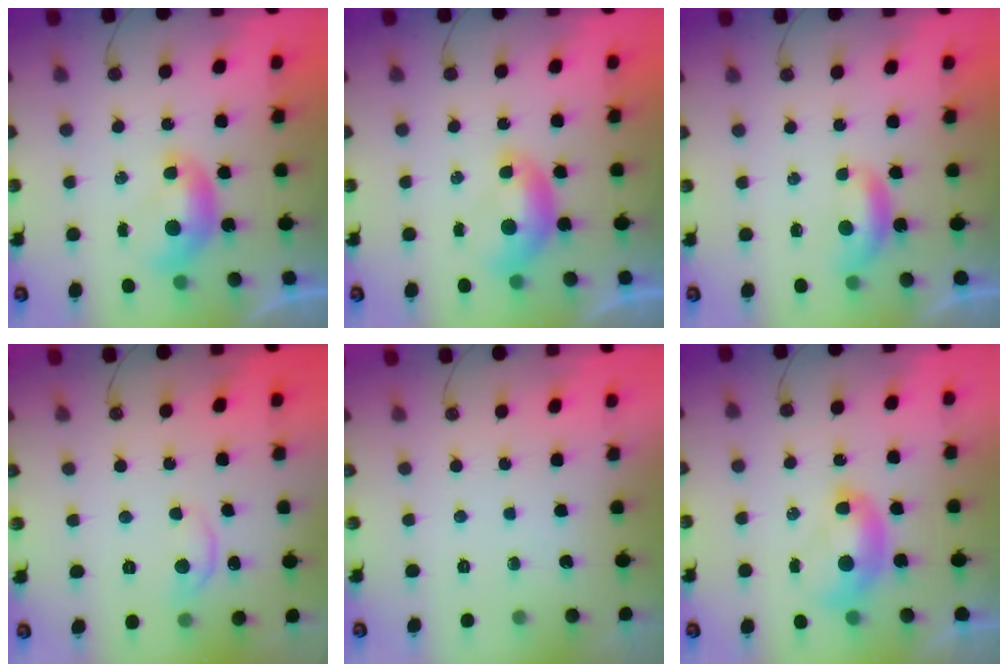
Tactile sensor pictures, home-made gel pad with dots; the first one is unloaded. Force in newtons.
{"total": 0.6, "press": 0.6, "slide": 0.2}
{"total": 0.6, "press": 0.1, "slide": 0.5}
{"total": 3.0, "press": 2.9, "slide": 0.5}
{"total": 0.0}
{"total": 2.0, "press": 2.0, "slide": 0.0}